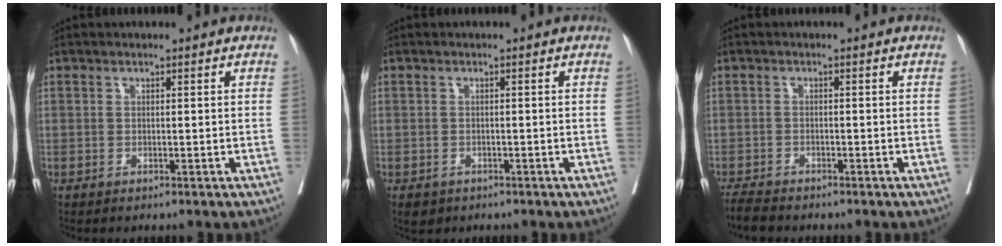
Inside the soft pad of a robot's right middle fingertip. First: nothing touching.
{"total": 1.9, "force": [-1.3, 1.3, 0.4], "torque": [-0.012, -0.002, -0.016]}
{"total": 3.6, "force": [-3.4, 0.4, 1.2], "torque": [-0.023, -0.015, -0.061]}